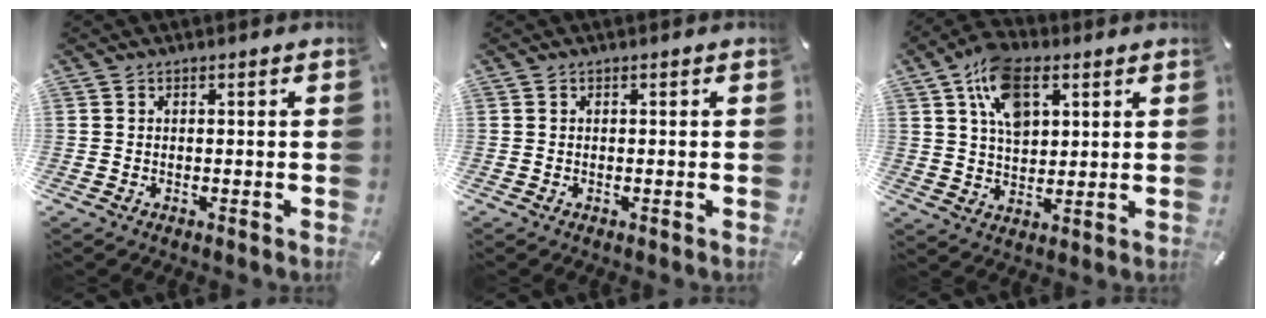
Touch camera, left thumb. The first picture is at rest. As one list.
[{"total": 0.0}, {"total": 12.1, "force": [5.3, 7.4, 8.0], "torque": [-0.158, -0.003, 0.094]}]